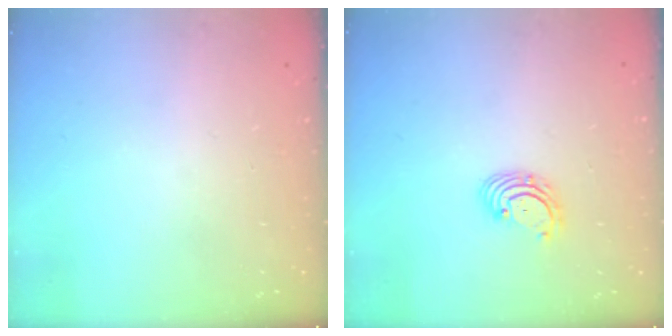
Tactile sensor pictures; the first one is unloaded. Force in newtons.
{"total": 2.9, "press": 2.9, "slide": 0.3}